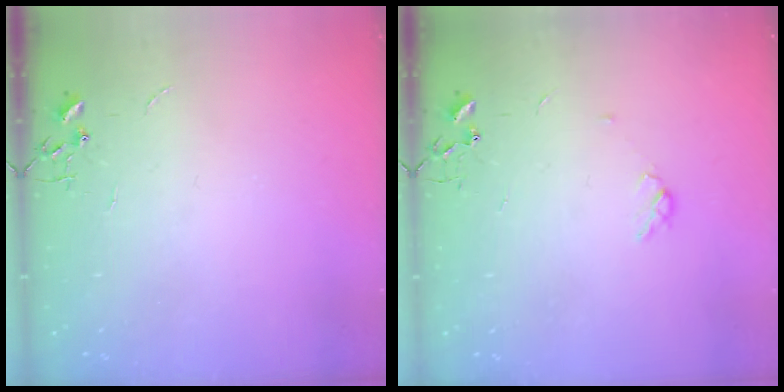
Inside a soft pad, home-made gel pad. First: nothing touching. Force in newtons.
{"total": 2.9, "press": 2.8, "slide": 0.5}